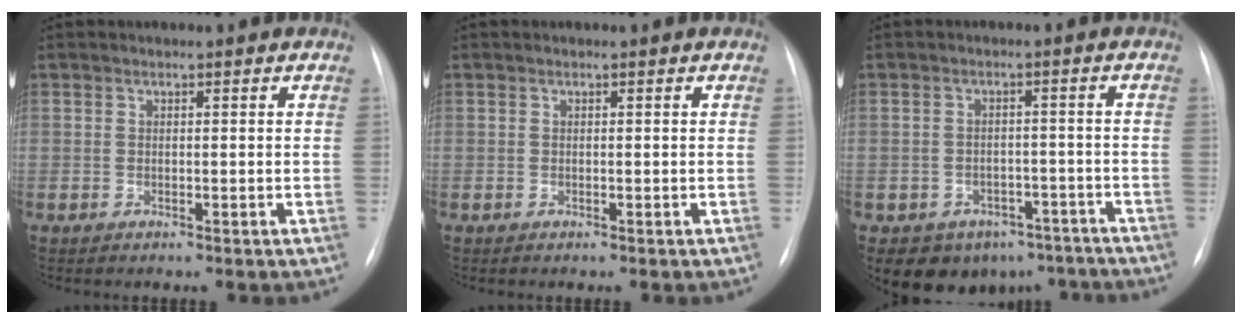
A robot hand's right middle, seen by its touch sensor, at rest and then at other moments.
{"total": 0.0}
{"total": 10.5, "force": [-7.4, 7.1, 2.3], "torque": [-0.019, 0.020, -0.086]}